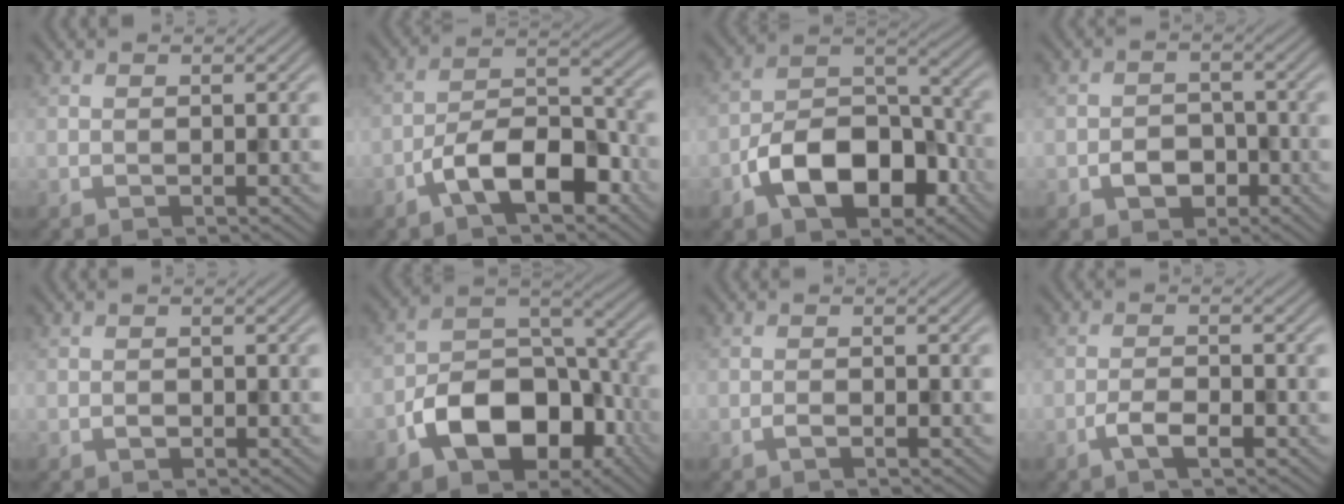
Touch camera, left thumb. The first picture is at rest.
{"total": 9.1, "force": [-4.9, 3.9, 6.6], "torque": [-0.104, 0.014, -0.100]}
{"total": 11.0, "force": [-5.0, 6.5, 7.3], "torque": [-0.132, -0.001, -0.096]}
{"total": 3.6, "force": [-1.6, 2.7, 1.8], "torque": [-0.030, -0.001, -0.032]}
{"total": 0.7, "force": [-0.4, 0.5, 0.4], "torque": [-0.005, -0.002, -0.008]}
{"total": 12.7, "force": [-5.4, 8.3, 8.0], "torque": [-0.147, -0.016, -0.103]}
{"total": 1.0, "force": [-0.7, 0.4, 0.7], "torque": [-0.014, 0.002, -0.013]}
{"total": 2.9, "force": [-1.6, 0.9, 2.2], "torque": [-0.046, 0.001, -0.035]}